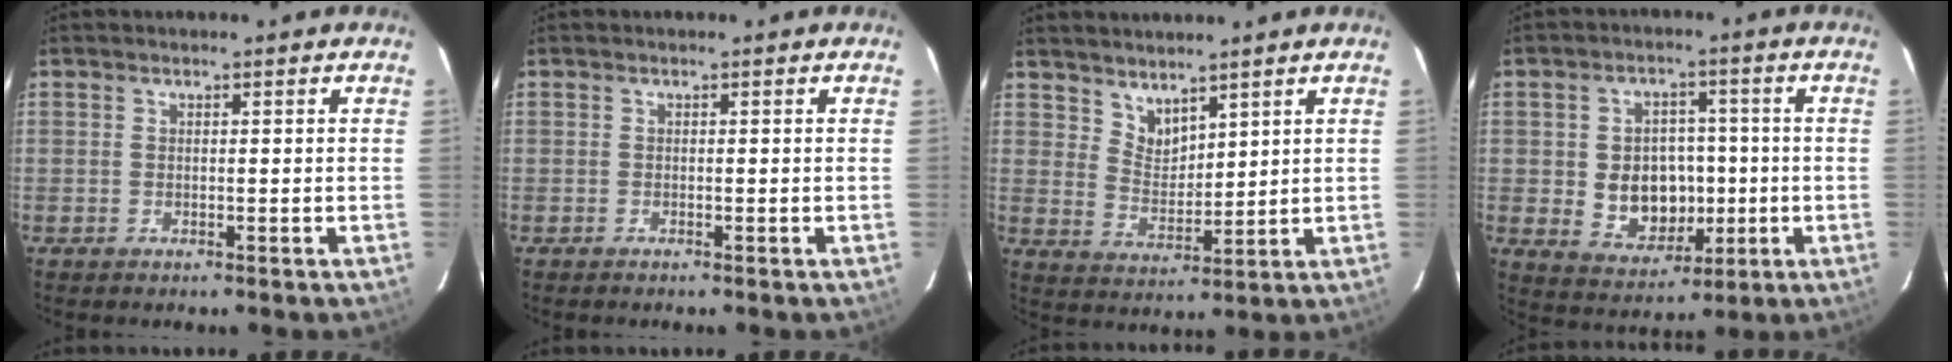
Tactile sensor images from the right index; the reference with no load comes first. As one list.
[{"total": 0.0}, {"total": 5.2, "force": [4.4, 2.3, 1.6], "torque": [-0.022, -0.005, 0.088]}, {"total": 9.7, "force": [-1.0, 8.0, 5.4], "torque": [-0.118, 0.007, 0.004]}]